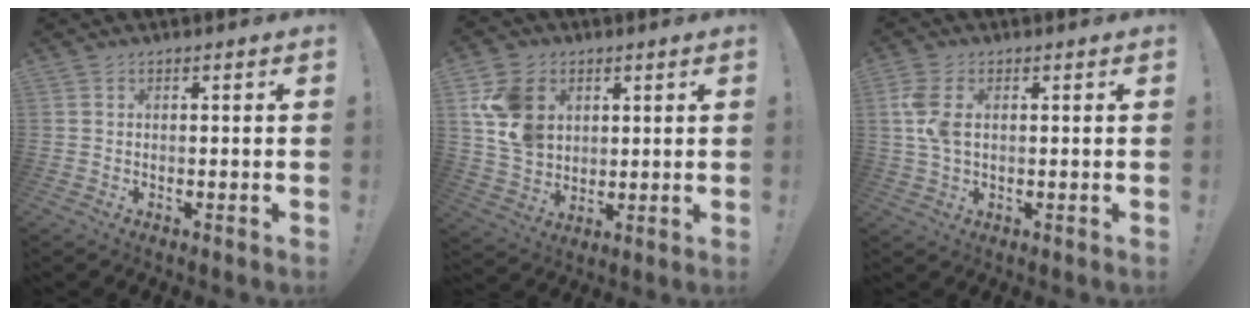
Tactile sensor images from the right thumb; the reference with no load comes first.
{"total": 14.2, "force": [4.6, 11.4, 7.1], "torque": [-0.124, -0.018, 0.092]}
{"total": 6.8, "force": [1.2, 4.2, 5.3], "torque": [-0.118, -0.001, 0.019]}